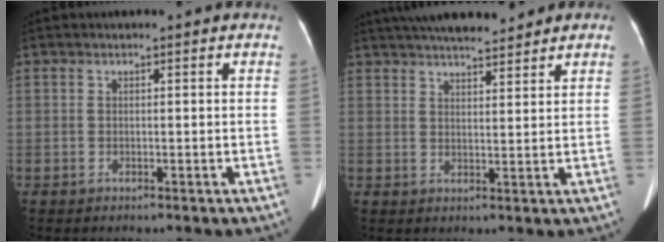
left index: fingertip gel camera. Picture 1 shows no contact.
{"total": 11.2, "force": [9.7, 1.9, 5.2], "torque": [-0.081, 0.018, 0.146]}